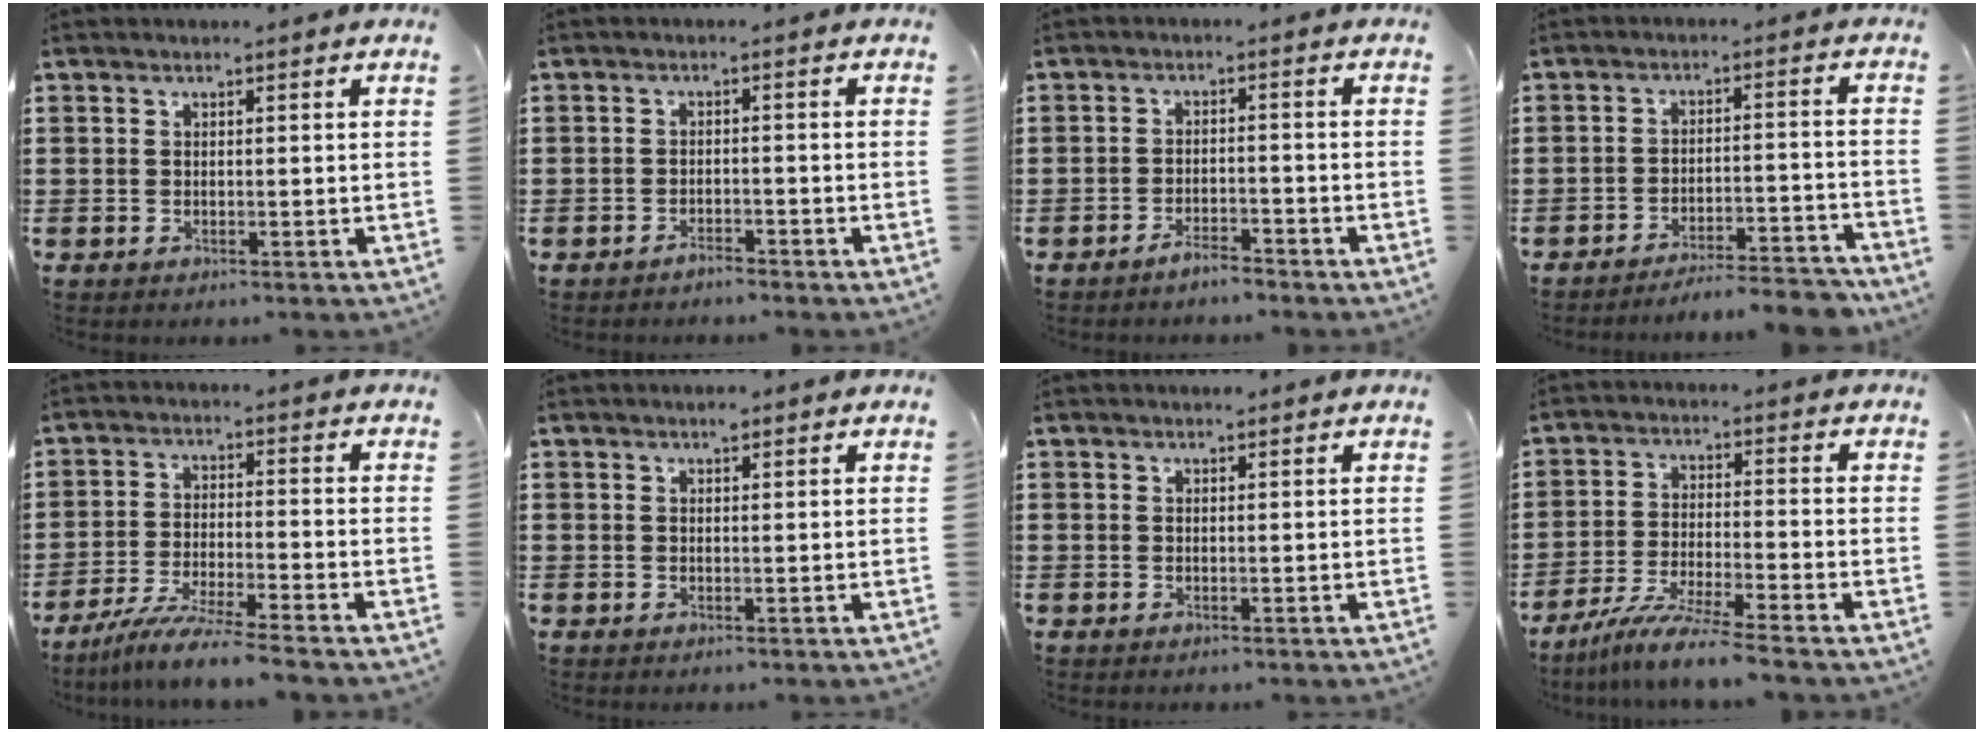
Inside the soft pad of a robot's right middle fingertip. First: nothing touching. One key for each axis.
{"total": 1.5, "fx": -1.5, "fy": 0.1, "fz": 0.4, "tx": -0.013, "ty": -0.001, "tz": -0.028}
{"total": 2.6, "fx": -2.5, "fy": 0.2, "fz": 0.9, "tx": -0.018, "ty": 0.002, "tz": -0.048}
{"total": 4.9, "fx": -4.7, "fy": -0.1, "fz": 1.4, "tx": -0.025, "ty": -0.006, "tz": -0.093}
{"total": 6.3, "fx": -5.6, "fy": -0.6, "fz": 2.8, "tx": -0.062, "ty": -0.022, "tz": -0.108}
{"total": 1.1, "fx": 0.7, "fy": 0.6, "fz": 0.5, "tx": -0.004, "ty": 0.001, "tz": 0.010}
{"total": 0.0}
{"total": 7.0, "fx": -6.1, "fy": -0.7, "fz": 3.3, "tx": -0.069, "ty": -0.021, "tz": -0.117}